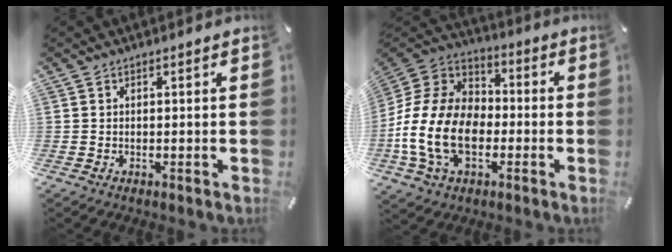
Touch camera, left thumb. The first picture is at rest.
{"total": 18.5, "force": [-5.4, 13.1, 11.9], "torque": [-0.262, 0.032, -0.095]}